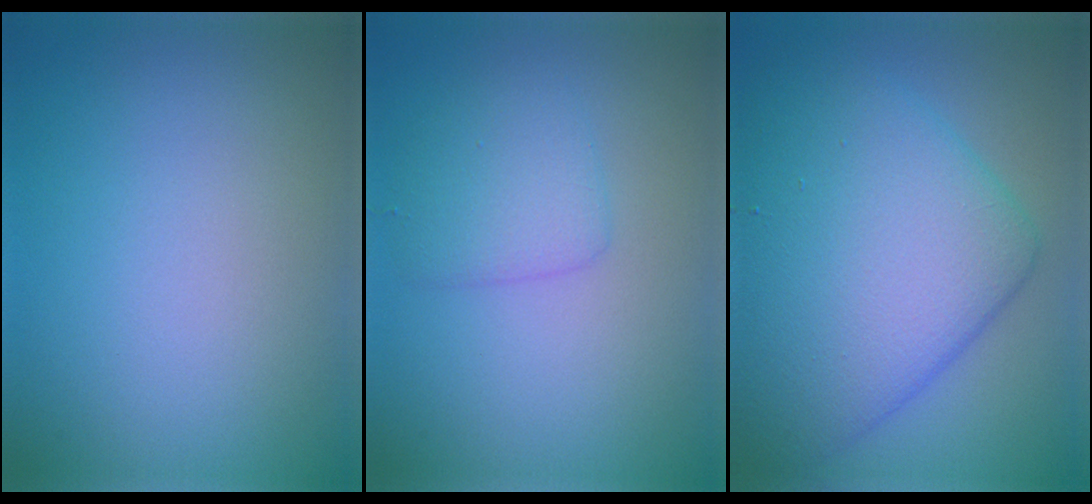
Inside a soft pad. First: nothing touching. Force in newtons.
{"total": 2.6, "press": 2.6, "slide": 0.0}
{"total": 11.2, "press": 11.2, "slide": 0.4}